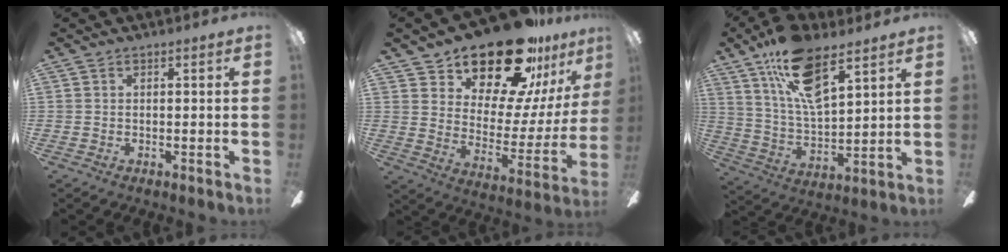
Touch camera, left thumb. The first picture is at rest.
{"total": 22.9, "force": [19.2, 8.1, 9.5], "torque": [-0.148, -0.138, 0.331]}
{"total": 17.0, "force": [10.6, 7.0, 11.2], "torque": [-0.205, -0.035, 0.188]}